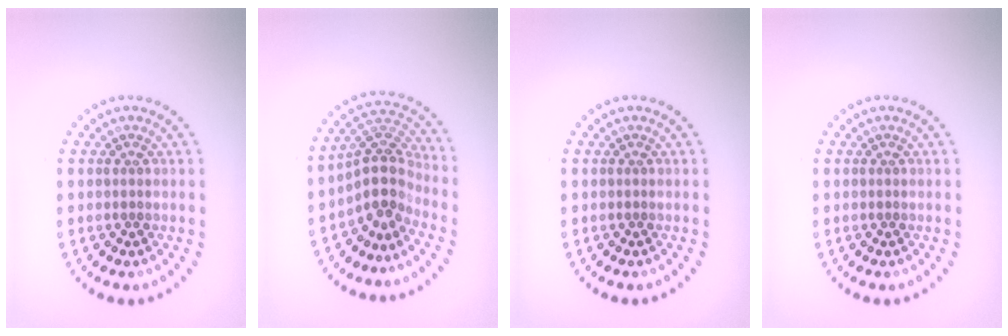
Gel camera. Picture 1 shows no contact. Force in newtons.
{"total": 3.9, "press": 2.7, "slide": 2.7}
{"total": 0.0}
{"total": 0.0}